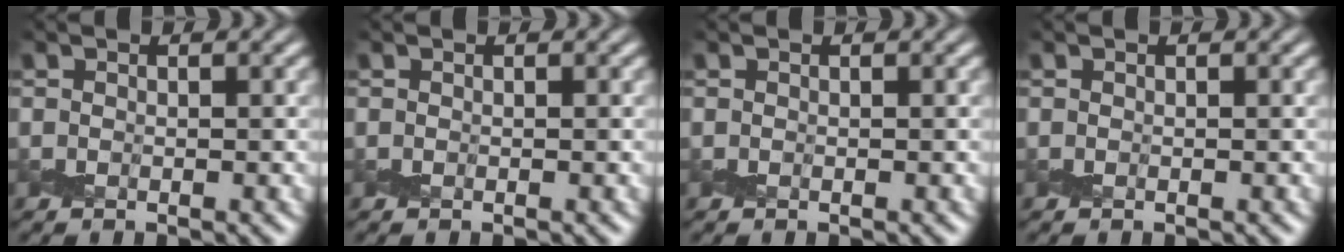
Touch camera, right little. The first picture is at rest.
{"total": 0.0}
{"total": 0.0}
{"total": 0.0}